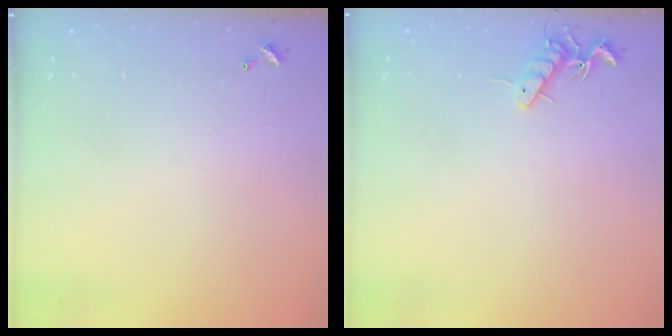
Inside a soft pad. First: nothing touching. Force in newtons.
{"total": 7.6, "press": 7.5, "slide": 0.8}